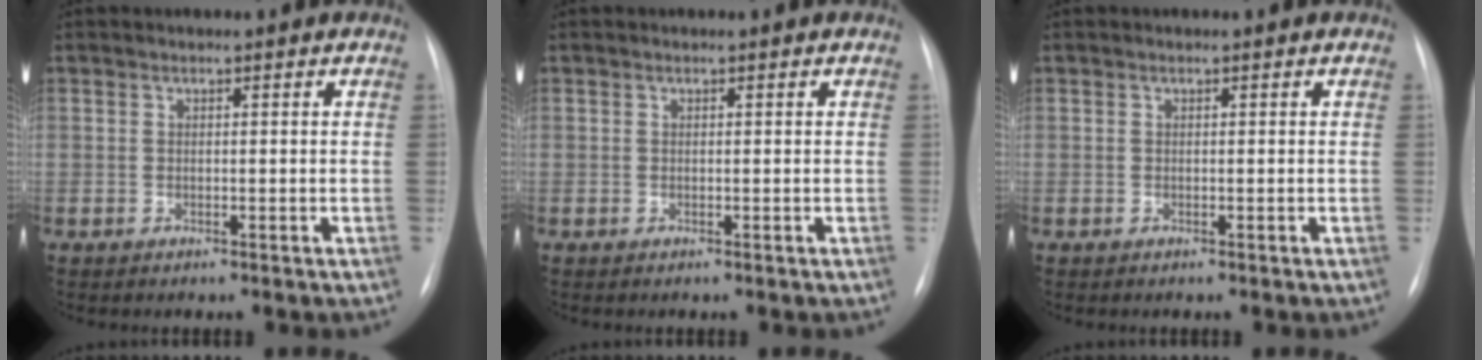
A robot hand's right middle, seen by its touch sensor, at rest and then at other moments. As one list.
[{"total": 0.0}, {"total": 0.0}]